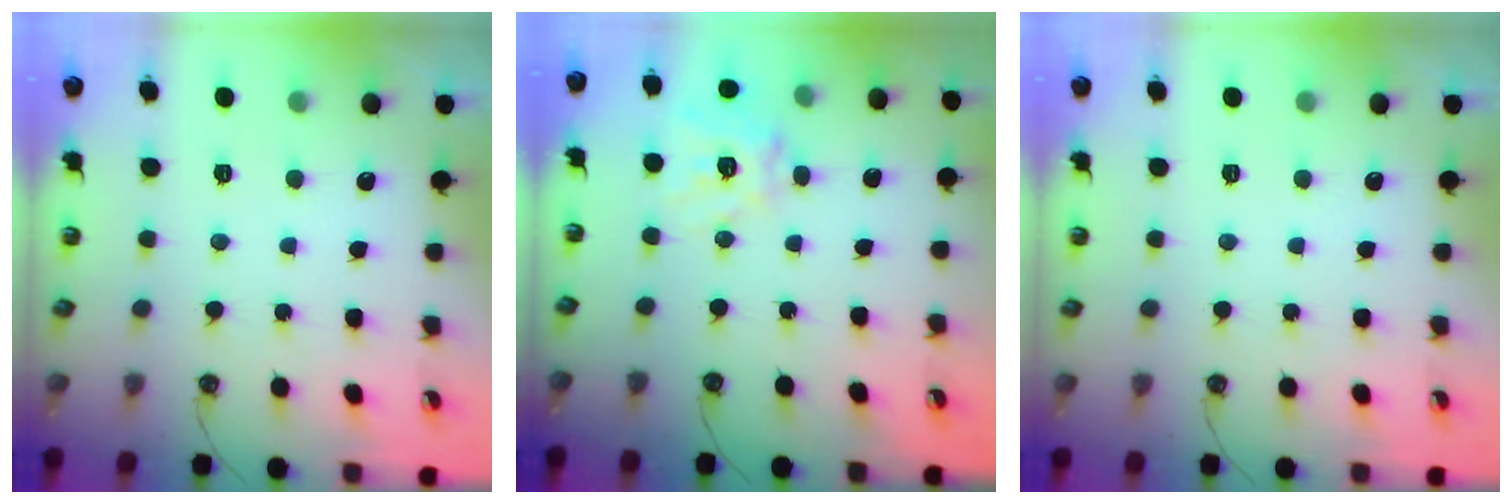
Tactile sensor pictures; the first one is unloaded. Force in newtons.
{"total": 12.9, "press": 12.8, "slide": 1.7}
{"total": 0.0}